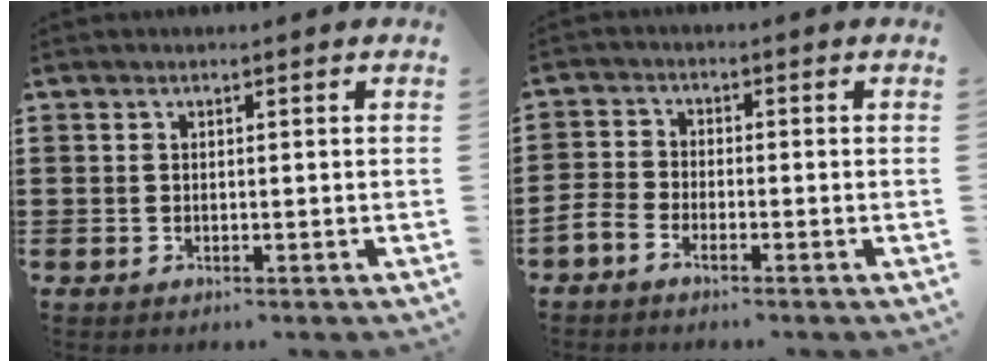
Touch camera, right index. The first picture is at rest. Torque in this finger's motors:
{"motor_torque": [1.10, 1.03, 0.02, -0.04]}